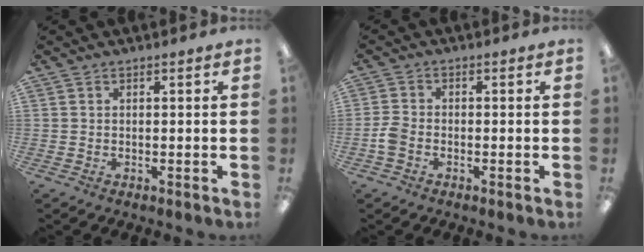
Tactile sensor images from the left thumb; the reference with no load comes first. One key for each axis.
{"total": 3.5, "fx": -1.4, "fy": 2.4, "fz": 2.1, "tx": -0.040, "ty": 0.007, "tz": -0.025}